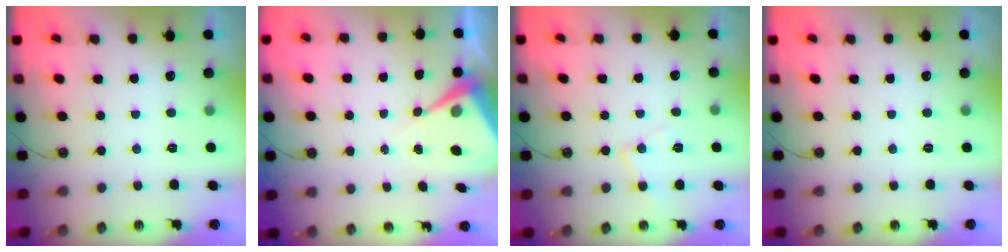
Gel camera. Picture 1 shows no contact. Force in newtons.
{"total": 7.0, "press": 7.0, "slide": 0.4}
{"total": 7.2, "press": 7.2, "slide": 0.4}
{"total": 0.0}